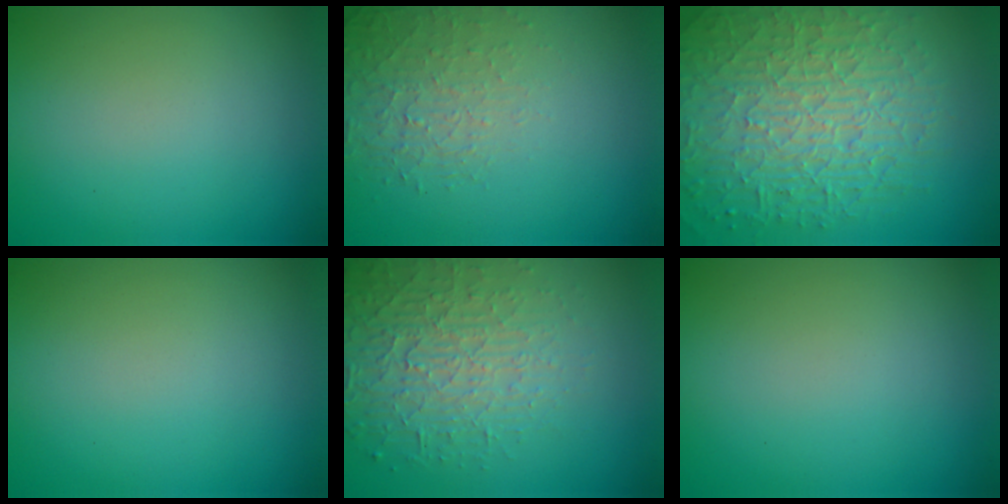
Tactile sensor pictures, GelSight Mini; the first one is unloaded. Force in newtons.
{"total": 1.6, "press": 1.0, "slide": 1.2}
{"total": 9.9, "press": 6.5, "slide": 7.5}
{"total": 0.0}
{"total": 4.7, "press": 4.1, "slide": 2.2}
{"total": 0.0}